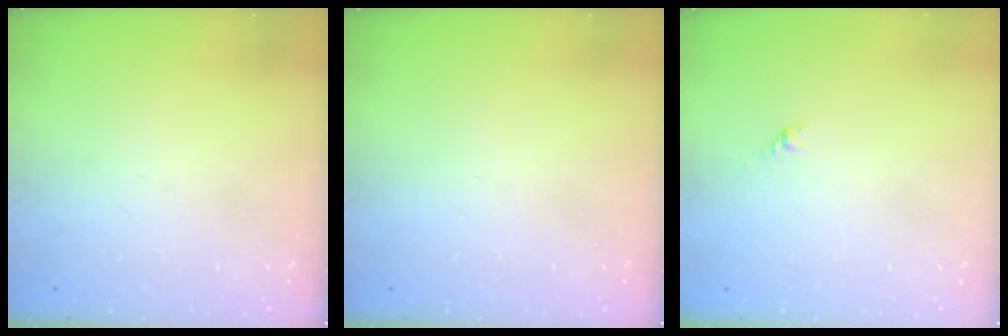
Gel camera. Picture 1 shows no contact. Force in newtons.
{"total": 0.0}
{"total": 1.7, "press": 1.6, "slide": 0.7}